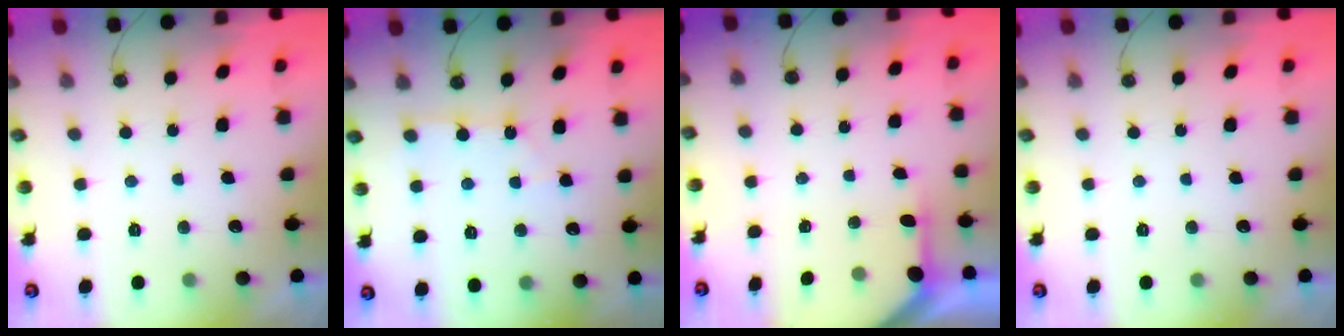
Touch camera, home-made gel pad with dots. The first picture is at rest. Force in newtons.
{"total": 4.7, "press": 4.7, "slide": 0.6}
{"total": 2.1, "press": 2.1, "slide": 0.3}
{"total": 0.0}